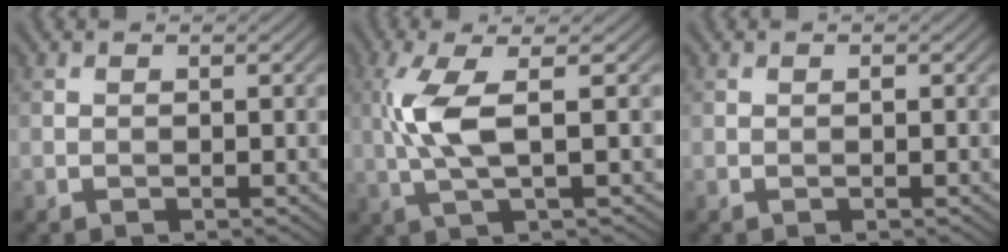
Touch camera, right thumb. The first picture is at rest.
{"total": 6.7, "force": [0.8, 1.5, 6.4], "torque": [-0.154, 0.010, 0.016]}
{"total": 0.0}